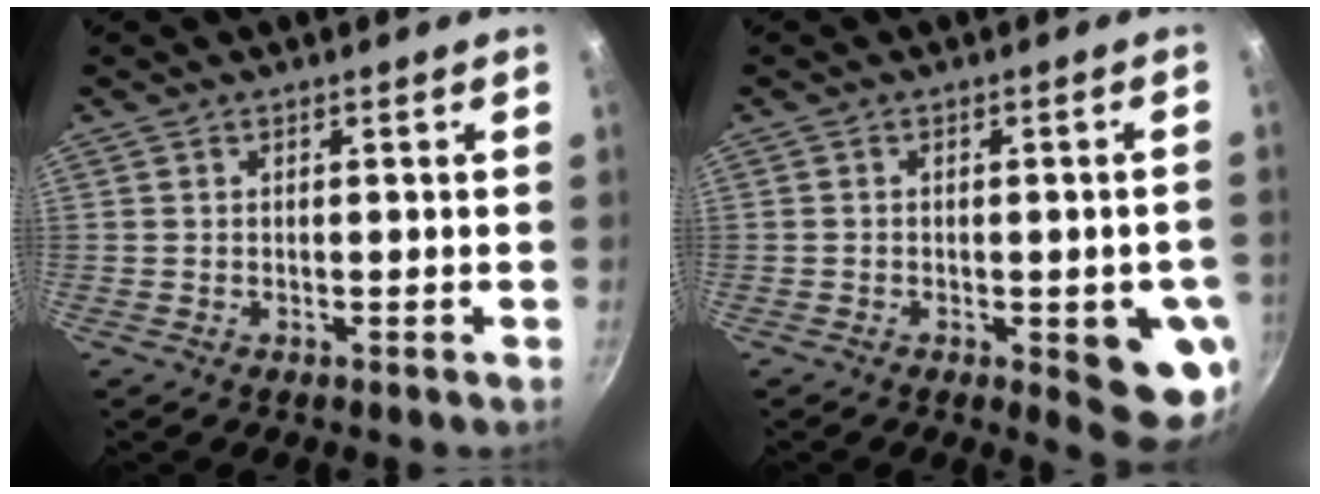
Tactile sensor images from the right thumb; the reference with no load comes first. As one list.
[{"total": 10.5, "force": [-2.7, 3.7, 9.4], "torque": [-0.078, 0.006, -0.029]}]